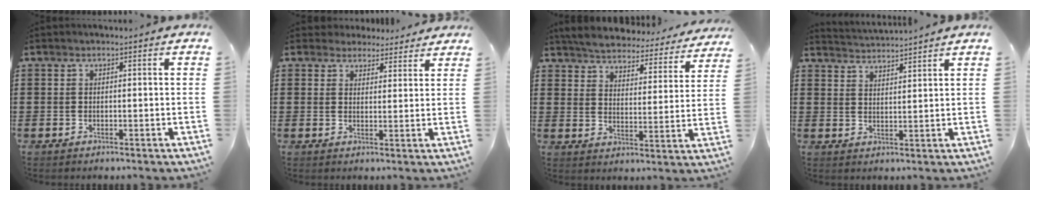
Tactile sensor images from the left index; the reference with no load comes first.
{"total": 3.7, "force": [3.4, 1.4, 0.2], "torque": [-0.008, -0.004, 0.065]}
{"total": 4.3, "force": [4.3, 0.1, 0.3], "torque": [-0.032, -0.035, 0.070]}
{"total": 3.0, "force": [2.9, -0.6, -0.4], "torque": [-0.003, -0.015, 0.052]}